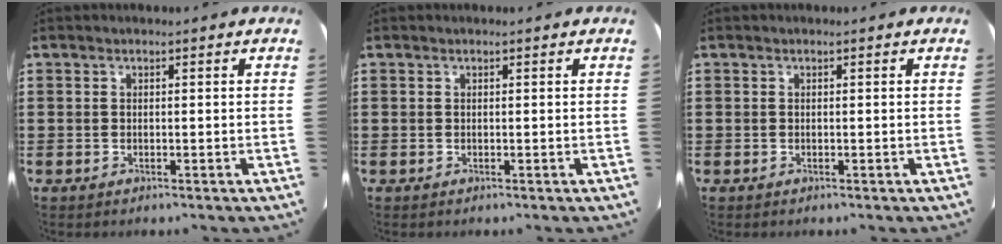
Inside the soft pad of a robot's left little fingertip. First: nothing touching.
{"total": 0.0}
{"total": 0.0}